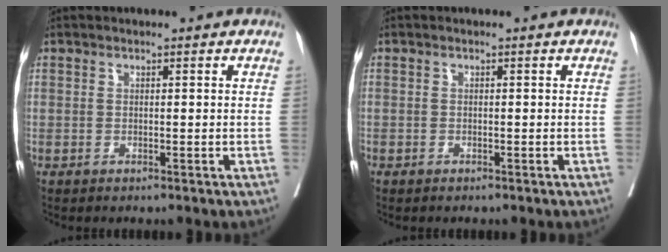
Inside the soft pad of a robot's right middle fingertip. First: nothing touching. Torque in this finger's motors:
{"motor_torque": [1.09, -1.05, -0.16, -0.21]}